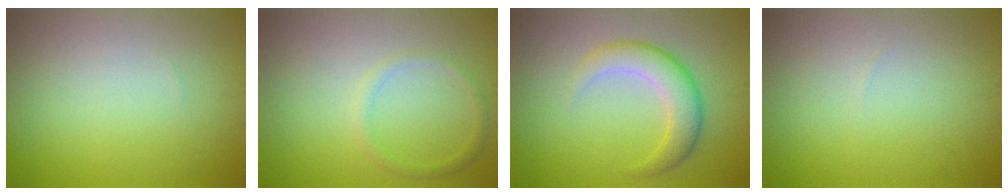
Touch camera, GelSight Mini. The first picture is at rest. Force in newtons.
{"total": 1.3, "press": 1.3, "slide": 0.1}
{"total": 4.0, "press": 4.0, "slide": 0.1}
{"total": 0.0}